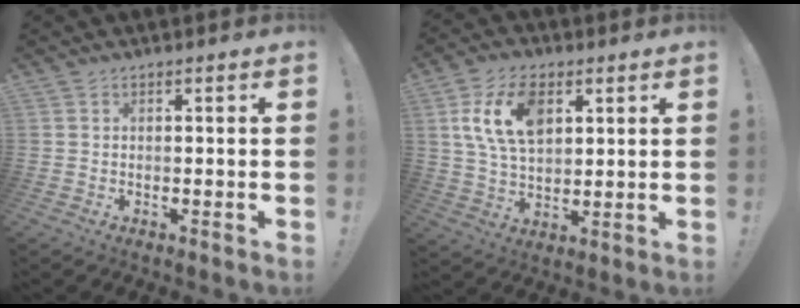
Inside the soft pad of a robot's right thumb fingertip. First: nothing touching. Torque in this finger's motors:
{"motor_torque": [1.63, 1.95, 1.10, 0.42, 0.09]}